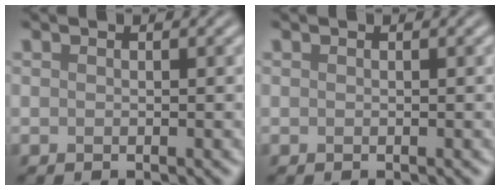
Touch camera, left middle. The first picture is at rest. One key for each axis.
{"total": 0.0}